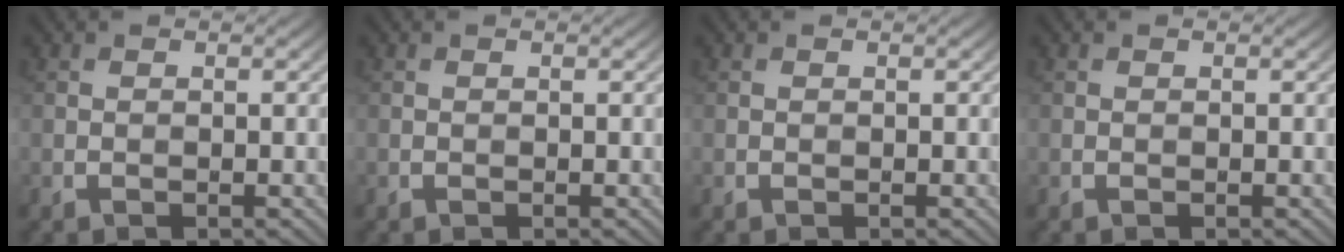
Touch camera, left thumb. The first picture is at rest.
{"total": 0.0}
{"total": 0.0}
{"total": 0.0}